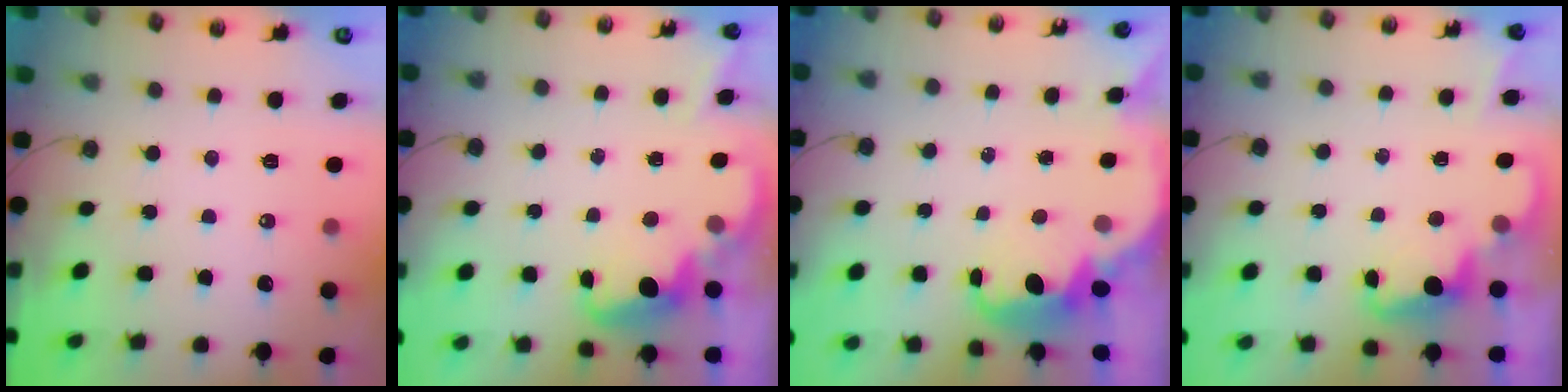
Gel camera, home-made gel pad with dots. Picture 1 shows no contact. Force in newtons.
{"total": 2.8, "press": 2.7, "slide": 0.8}
{"total": 3.7, "press": 3.7, "slide": 0.3}
{"total": 2.3, "press": 2.3, "slide": 0.5}